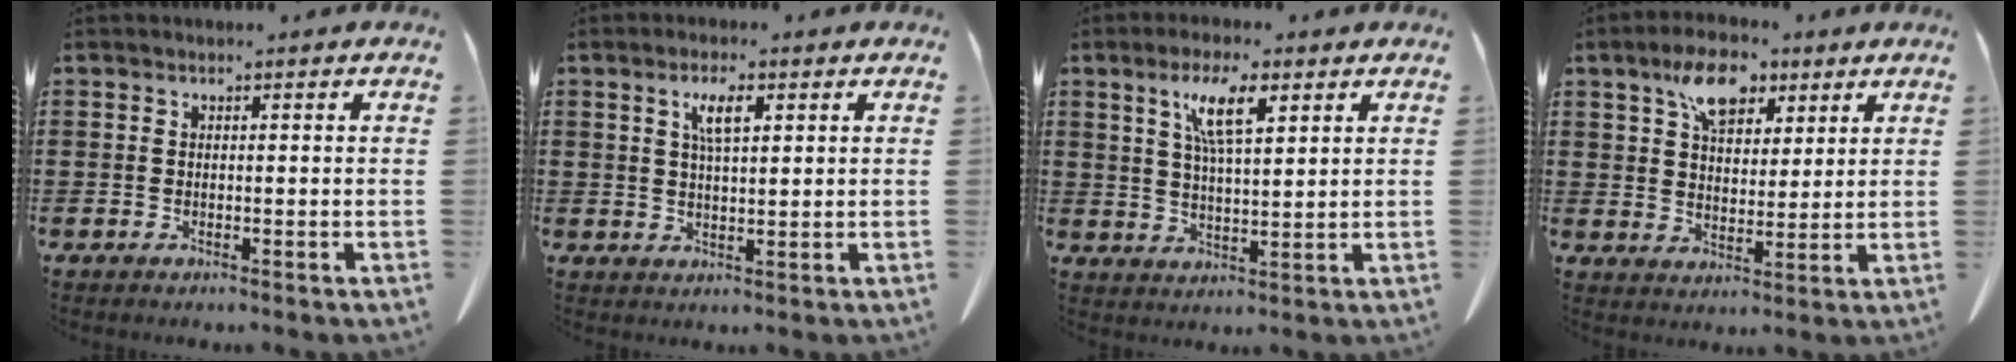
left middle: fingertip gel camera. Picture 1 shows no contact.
{"total": 4.2, "force": [1.8, 1.2, 3.6], "torque": [-0.069, 0.004, 0.027]}
{"total": 7.4, "force": [3.9, 1.8, 6.0], "torque": [-0.127, 0.010, 0.066]}
{"total": 8.5, "force": [5.1, 4.6, 5.0], "torque": [-0.102, 0.003, 0.091]}